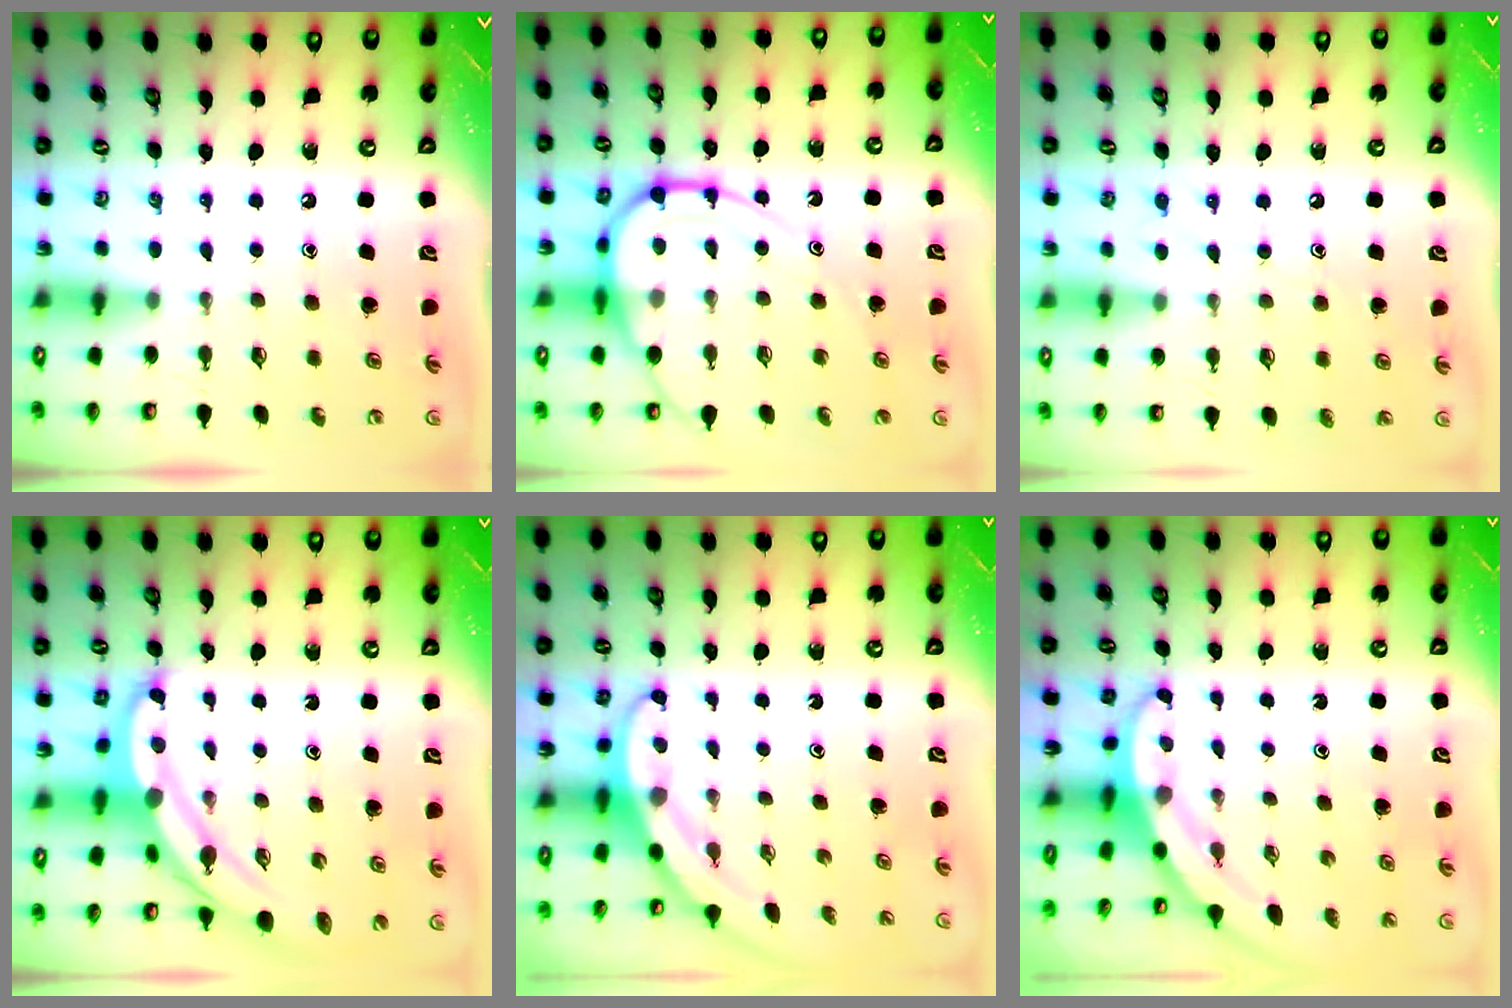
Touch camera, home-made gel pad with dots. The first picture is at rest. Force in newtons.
{"total": 12.2, "press": 12.2, "slide": 1.1}
{"total": 7.1, "press": 7.1, "slide": 0.6}
{"total": 5.9, "press": 5.9, "slide": 0.3}
{"total": 3.7, "press": 3.6, "slide": 0.4}
{"total": 3.4, "press": 3.4, "slide": 0.2}